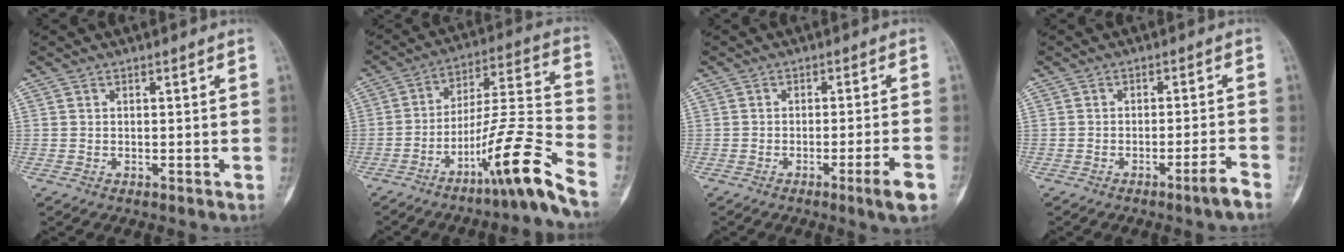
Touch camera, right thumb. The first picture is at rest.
{"total": 15.8, "force": [-10.3, 0.0, 11.9], "torque": [-0.213, 0.078, -0.168]}
{"total": 5.2, "force": [-2.8, -0.1, 4.4], "torque": [-0.065, 0.005, -0.043]}
{"total": 3.3, "force": [-2.4, -0.4, 2.2], "torque": [-0.041, 0.018, -0.037]}